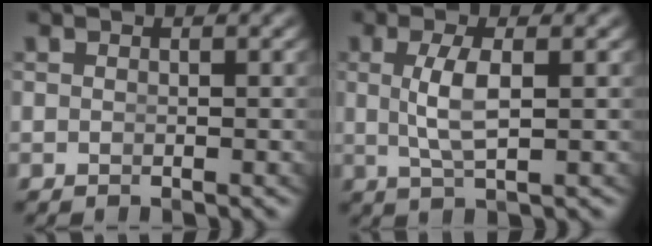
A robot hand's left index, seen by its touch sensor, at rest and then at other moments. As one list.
[{"total": 3.0, "force": [0.1, 0.0, 3.0], "torque": [-0.064, -0.011, 0.013]}]